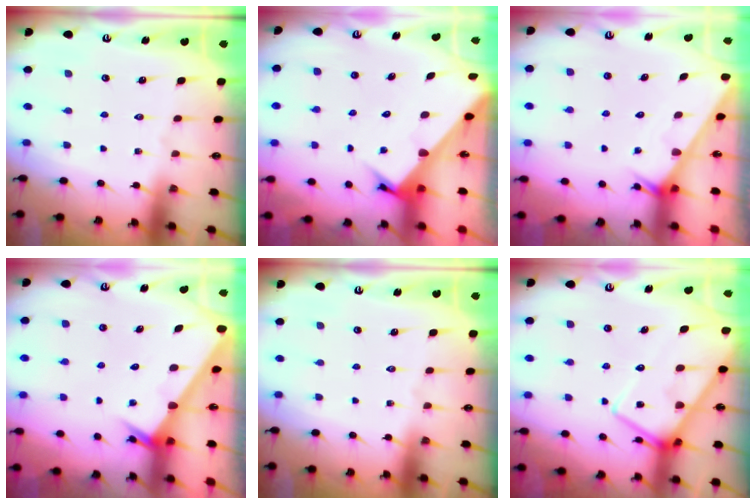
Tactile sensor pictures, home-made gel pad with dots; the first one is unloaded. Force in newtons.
{"total": 3.6, "press": 3.6, "slide": 0.2}
{"total": 2.0, "press": 2.0, "slide": 0.0}
{"total": 2.5, "press": 2.5, "slide": 0.1}
{"total": 0.0}
{"total": 13.2, "press": 13.2, "slide": 1.4}